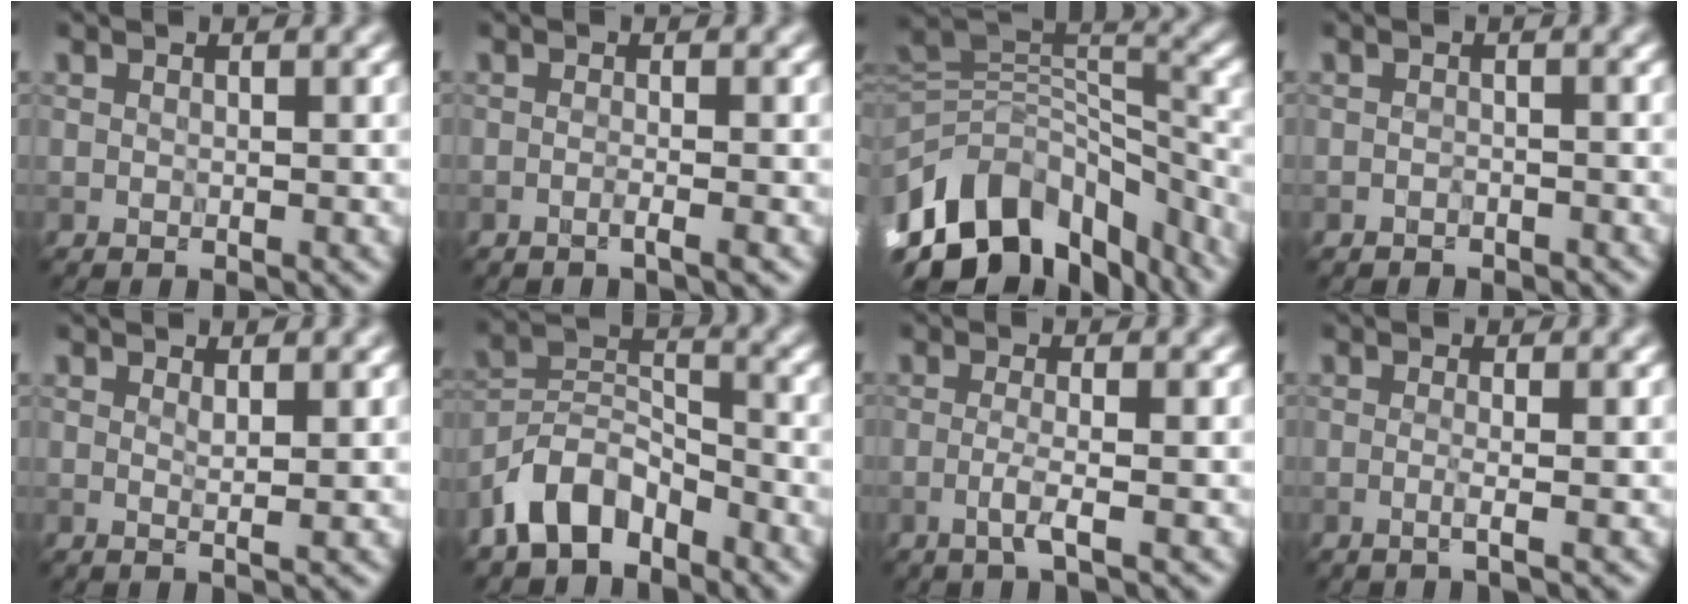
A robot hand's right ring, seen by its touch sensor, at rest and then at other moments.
{"total": 1.3, "force": [-0.7, 0.3, 1.1], "torque": [-0.009, -0.002, -0.020]}
{"total": 12.5, "force": [-7.0, 7.6, 7.1], "torque": [-0.147, 0.011, -0.108]}
{"total": 1.1, "force": [-1.0, 0.4, -0.1], "torque": [0.007, 0.003, -0.019]}
{"total": 1.0, "force": [0.5, 0.1, 0.8], "torque": [-0.014, 0.000, 0.008]}
{"total": 6.1, "force": [-4.4, 3.1, 2.7], "torque": [-0.047, 0.009, -0.094]}
{"total": 2.0, "force": [-0.8, 0.3, 1.8], "torque": [-0.033, 0.004, -0.026]}
{"total": 1.5, "force": [-0.2, 0.5, 1.4], "torque": [-0.015, -0.003, -0.019]}